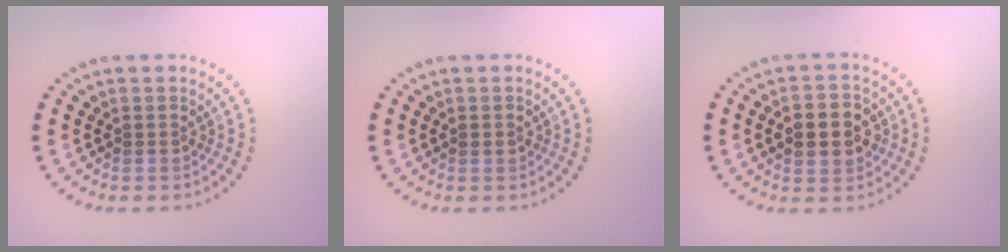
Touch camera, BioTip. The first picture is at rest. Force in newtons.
{"total": 0.8, "press": 0.8, "slide": 0.1}
{"total": 4.4, "press": 4.4, "slide": 0.3}